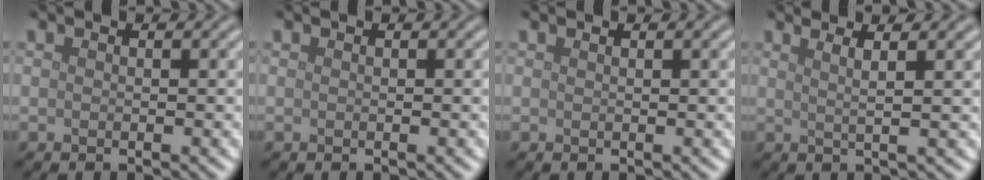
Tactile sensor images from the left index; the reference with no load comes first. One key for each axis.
{"total": 0.0}
{"total": 1.0, "fx": 0.6, "fy": 0.3, "fz": 0.7, "tx": -0.006, "ty": 0.003, "tz": 0.006}
{"total": 4.0, "fx": 2.2, "fy": 1.1, "fz": 3.2, "tx": -0.034, "ty": 0.017, "tz": 0.003}